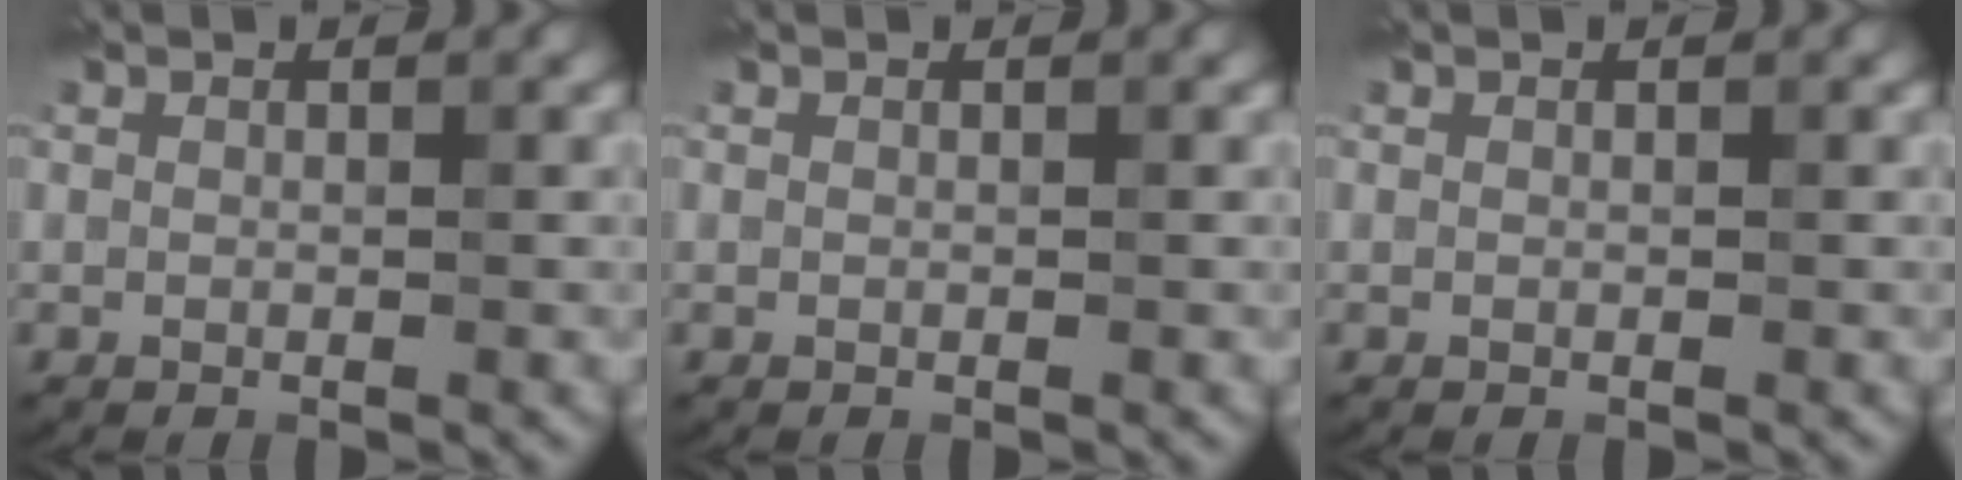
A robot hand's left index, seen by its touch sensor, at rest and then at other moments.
{"total": 0.0}
{"total": 0.0}